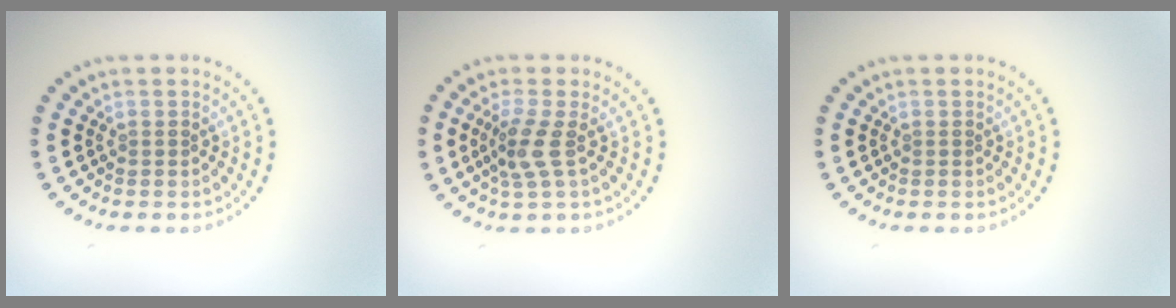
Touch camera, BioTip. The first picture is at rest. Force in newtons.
{"total": 2.6, "press": 2.1, "slide": 1.6}
{"total": 0.0}